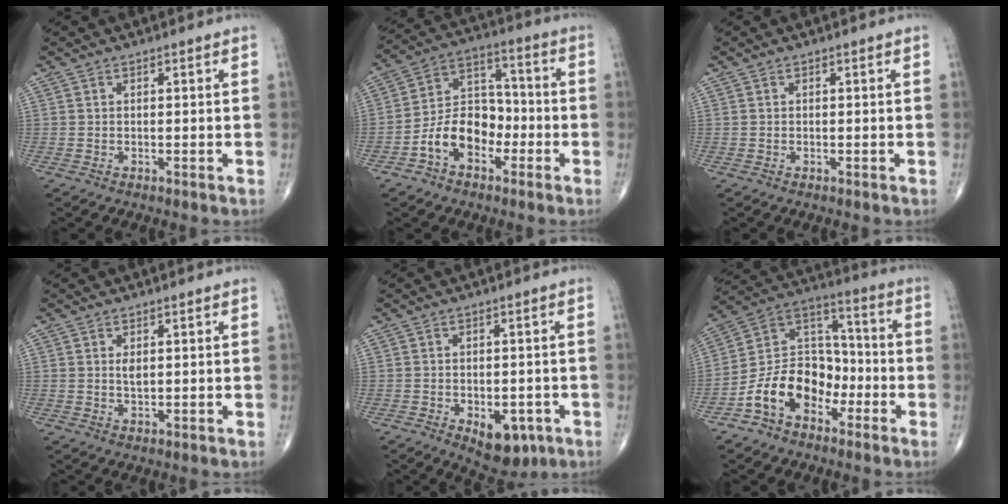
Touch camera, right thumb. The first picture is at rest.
{"total": 11.6, "force": [-4.4, 8.0, 7.2], "torque": [-0.100, 0.049, -0.086]}
{"total": 0.0}
{"total": 1.6, "force": [0.5, 0.7, 1.3], "torque": [-0.023, -0.005, 0.011]}
{"total": 8.3, "force": [-3.4, 4.8, 5.9], "torque": [-0.059, 0.007, -0.034]}
{"total": 14.1, "force": [-6.3, 9.9, 7.8], "torque": [-0.108, 0.074, -0.126]}